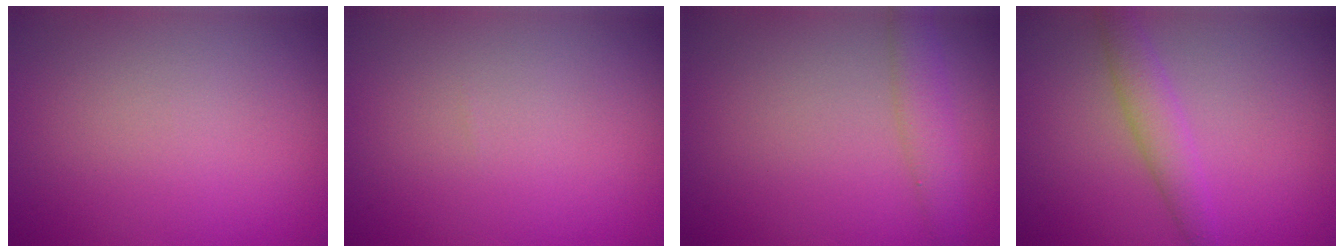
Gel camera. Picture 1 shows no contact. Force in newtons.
{"total": 0.0}
{"total": 2.5, "press": 2.5, "slide": 0.1}
{"total": 2.5, "press": 2.5, "slide": 0.0}